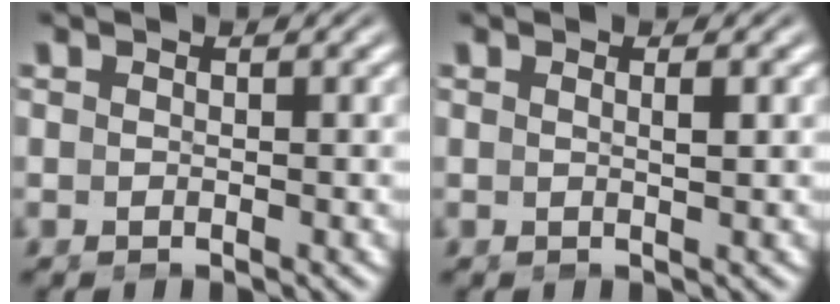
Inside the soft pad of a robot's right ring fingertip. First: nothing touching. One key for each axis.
{"total": 0.9, "fx": 0.3, "fy": -0.3, "fz": 0.8, "tx": -0.017, "ty": -0.007, "tz": 0.010}